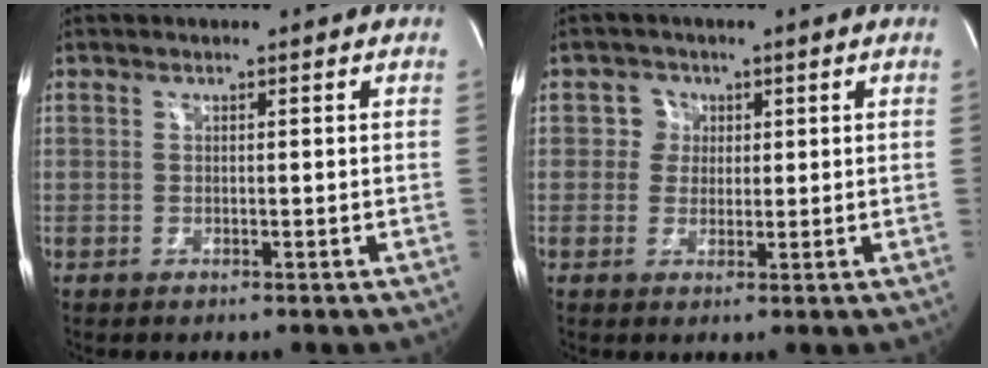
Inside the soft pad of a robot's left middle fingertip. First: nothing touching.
{"total": 2.7, "force": [0.6, 2.6, 0.2], "torque": [0.001, 0.006, 0.009]}